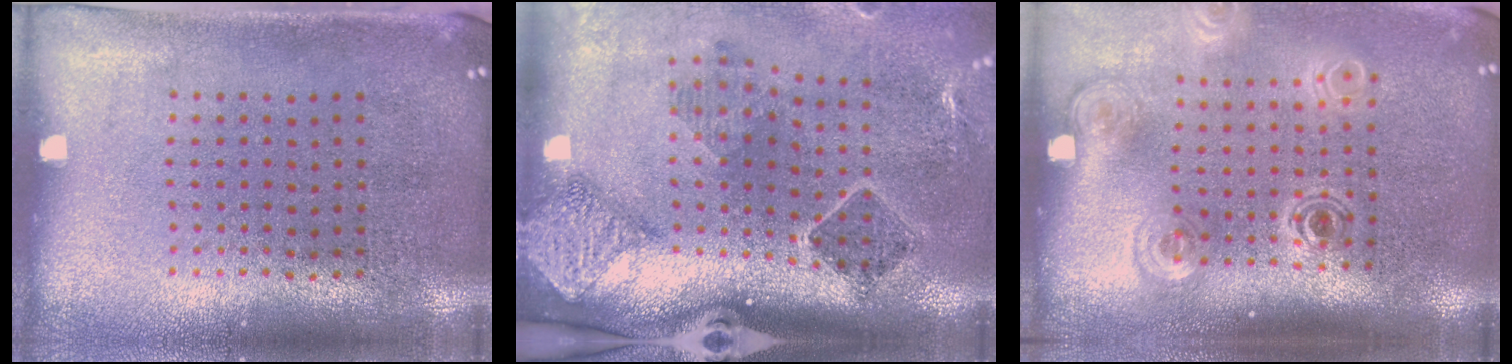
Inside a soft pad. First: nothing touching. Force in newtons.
{"total": 1.9, "press": 1.6, "slide": 1.0}
{"total": 1.9, "press": 1.3, "slide": 1.4}